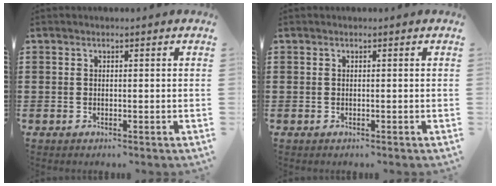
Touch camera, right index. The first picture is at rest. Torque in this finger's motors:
{"motor_torque": [-0.02, 0.02, 0.00, -0.01]}